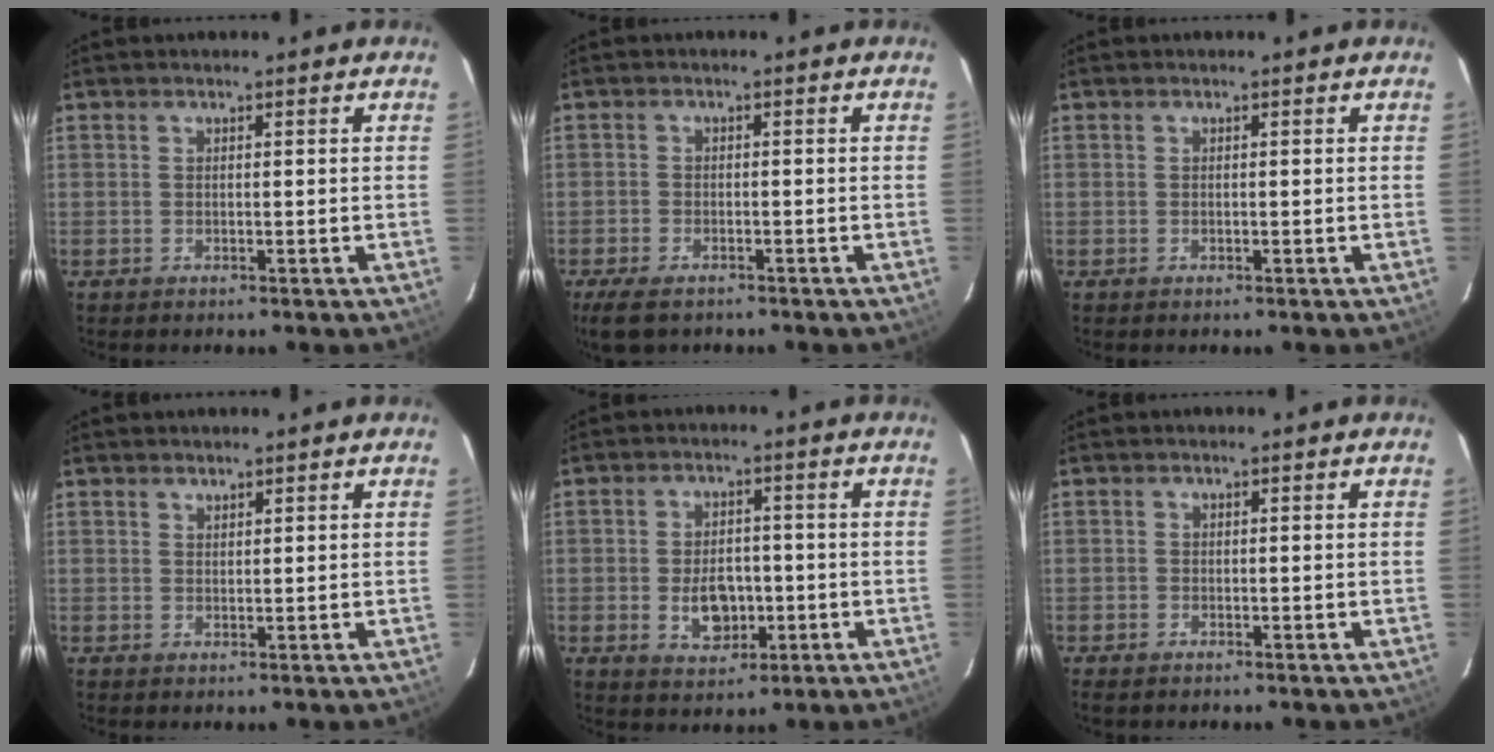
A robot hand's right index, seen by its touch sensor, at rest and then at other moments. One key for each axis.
{"total": 6.0, "fx": -4.4, "fy": 2.7, "fz": 3.0, "tx": -0.078, "ty": -0.017, "tz": -0.079}
{"total": 0.0}
{"total": 1.0, "fx": 0.9, "fy": 0.4, "fz": 0.1, "tx": -0.003, "ty": 0.002, "tz": 0.017}
{"total": 7.2, "fx": -1.7, "fy": 4.8, "fz": 5.0, "tx": -0.098, "ty": 0.001, "tz": -0.020}
{"total": 1.1, "fx": -0.9, "fy": 0.6, "fz": 0.3, "tx": -0.008, "ty": -0.001, "tz": -0.017}